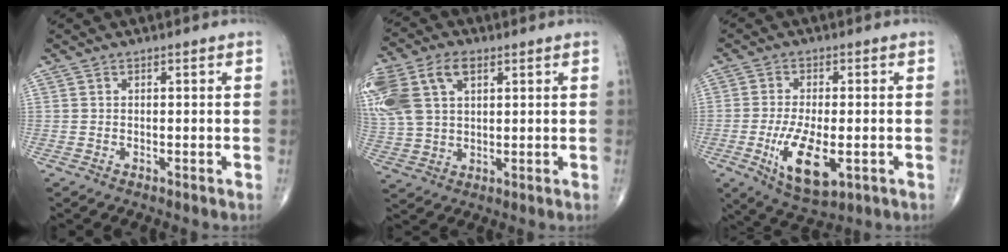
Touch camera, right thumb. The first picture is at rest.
{"total": 17.4, "force": [6.3, 11.2, 11.7], "torque": [-0.290, 0.023, 0.123]}
{"total": 11.0, "force": [-3.1, 4.7, 9.4], "torque": [-0.167, -0.012, -0.044]}